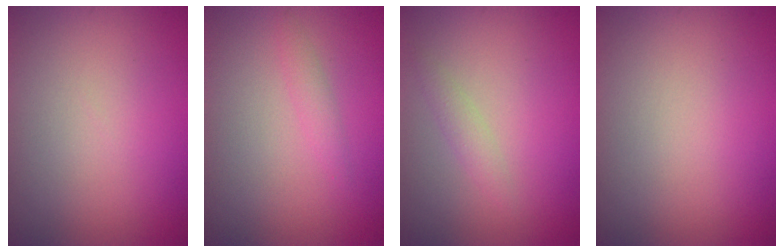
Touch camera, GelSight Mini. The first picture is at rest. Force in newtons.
{"total": 1.1, "press": 1.1, "slide": 0.0}
{"total": 1.2, "press": 1.2, "slide": 0.0}
{"total": 0.0}